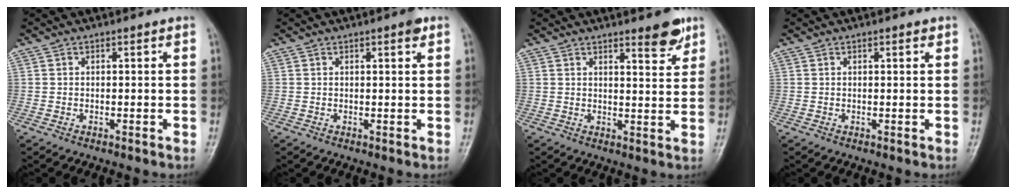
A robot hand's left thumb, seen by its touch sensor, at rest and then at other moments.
{"total": 1.8, "force": [1.1, 0.4, 1.4], "torque": [-0.020, -0.004, 0.013]}
{"total": 5.2, "force": [3.7, 1.2, 3.4], "torque": [-0.033, -0.028, 0.050]}
{"total": 1.0, "force": [0.6, 0.3, 0.7], "torque": [-0.011, -0.002, 0.008]}